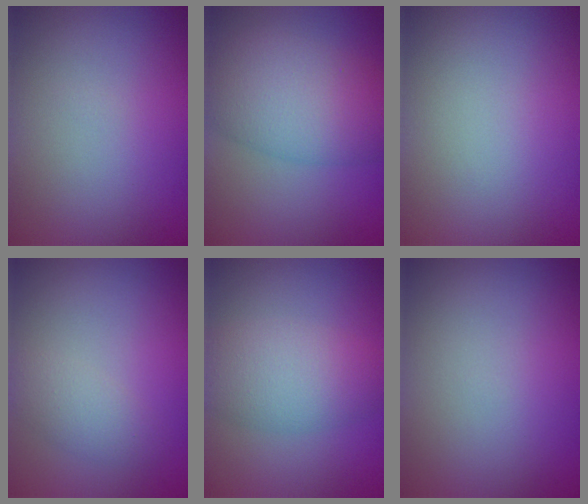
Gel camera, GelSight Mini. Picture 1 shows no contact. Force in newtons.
{"total": 7.8, "press": 7.7, "slide": 0.4}
{"total": 0.0}
{"total": 2.2, "press": 2.2, "slide": 0.1}
{"total": 5.1, "press": 5.1, "slide": 0.1}
{"total": 0.0}